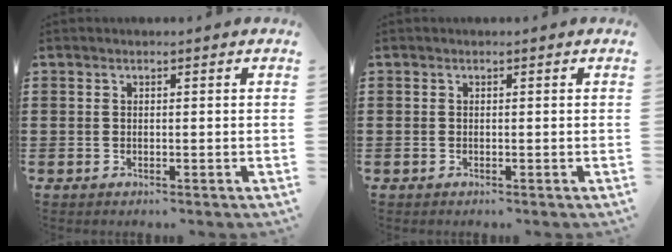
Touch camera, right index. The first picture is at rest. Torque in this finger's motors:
{"motor_torque": [-0.58, 0.84, -0.03, -0.01]}